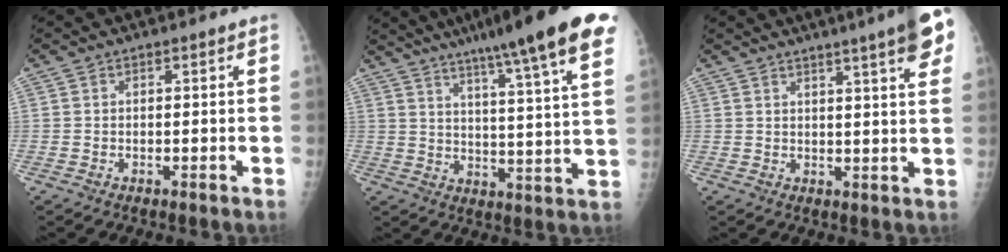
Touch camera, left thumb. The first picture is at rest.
{"total": 22.1, "force": [15.0, 1.5, 16.1], "torque": [-0.227, -0.045, 0.201]}
{"total": 11.2, "force": [6.9, 1.3, 8.7], "torque": [-0.103, -0.018, 0.076]}